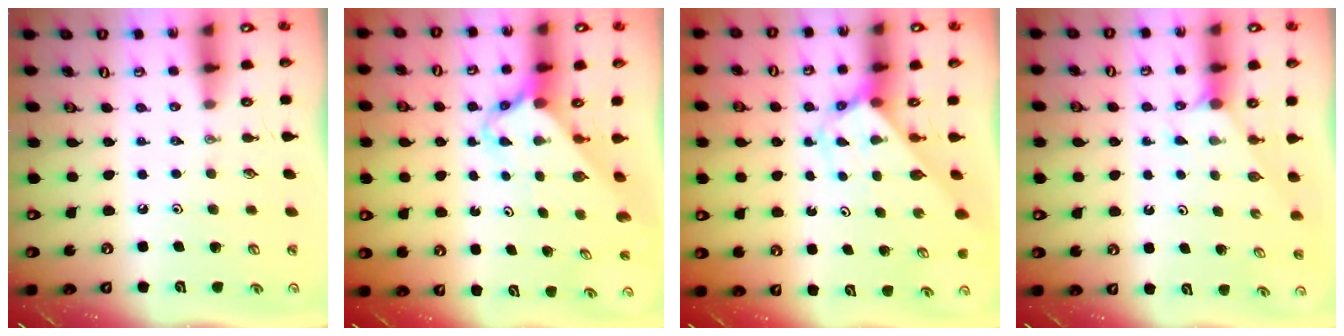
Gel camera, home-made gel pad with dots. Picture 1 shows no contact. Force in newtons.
{"total": 2.6, "press": 2.6, "slide": 0.2}
{"total": 2.9, "press": 2.9, "slide": 0.2}
{"total": 1.2, "press": 1.2, "slide": 0.2}